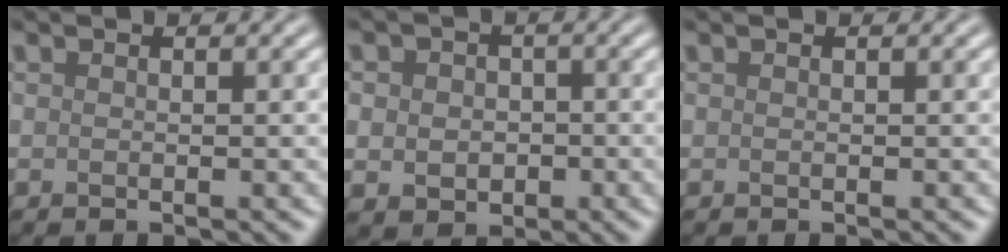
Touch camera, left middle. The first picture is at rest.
{"total": 4.1, "force": [-0.3, 3.4, 2.2], "torque": [-0.025, -0.004, -0.013]}
{"total": 0.0}